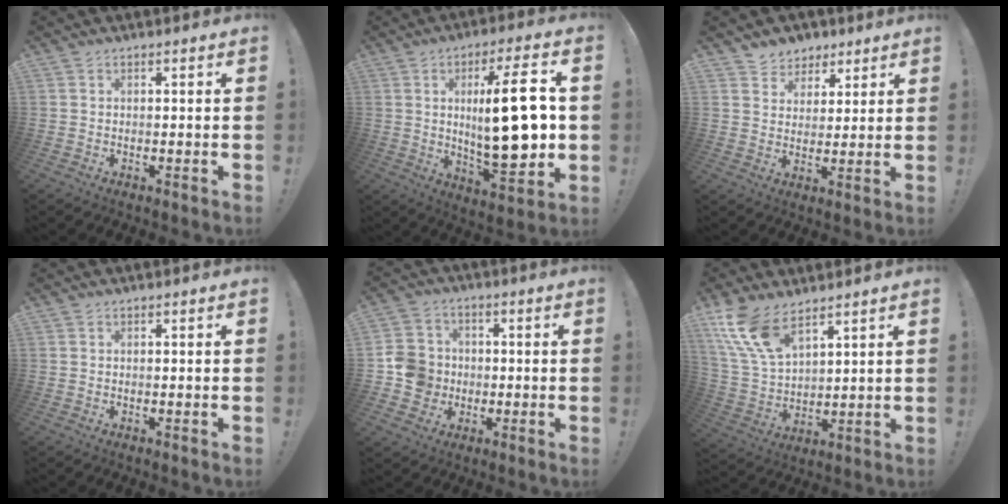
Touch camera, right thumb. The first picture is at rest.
{"total": 21.7, "force": [1.8, 6.4, 20.6], "torque": [-0.316, -0.020, 0.024]}
{"total": 6.1, "force": [3.8, 4.8, 0.2], "torque": [0.002, -0.035, 0.074]}
{"total": 0.0}
{"total": 9.6, "force": [-1.6, 9.0, 3.0], "torque": [-0.055, 0.017, -0.025]}
{"total": 13.2, "force": [9.1, 5.6, 7.7], "torque": [-0.172, -0.043, 0.177]}